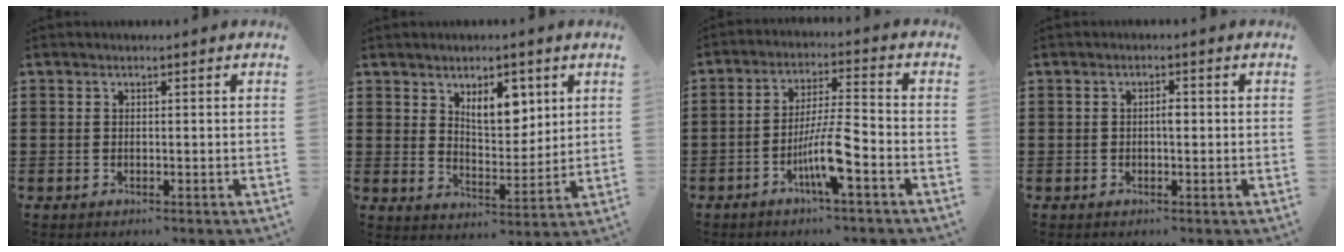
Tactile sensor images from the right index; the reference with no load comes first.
{"total": 7.1, "force": [3.8, 3.7, 4.7], "torque": [-0.074, -0.004, 0.061]}
{"total": 7.9, "force": [-3.6, 0.8, 7.0], "torque": [-0.141, -0.009, -0.071]}
{"total": 1.6, "force": [-0.1, 0.5, 1.5], "torque": [-0.028, 0.000, -0.003]}